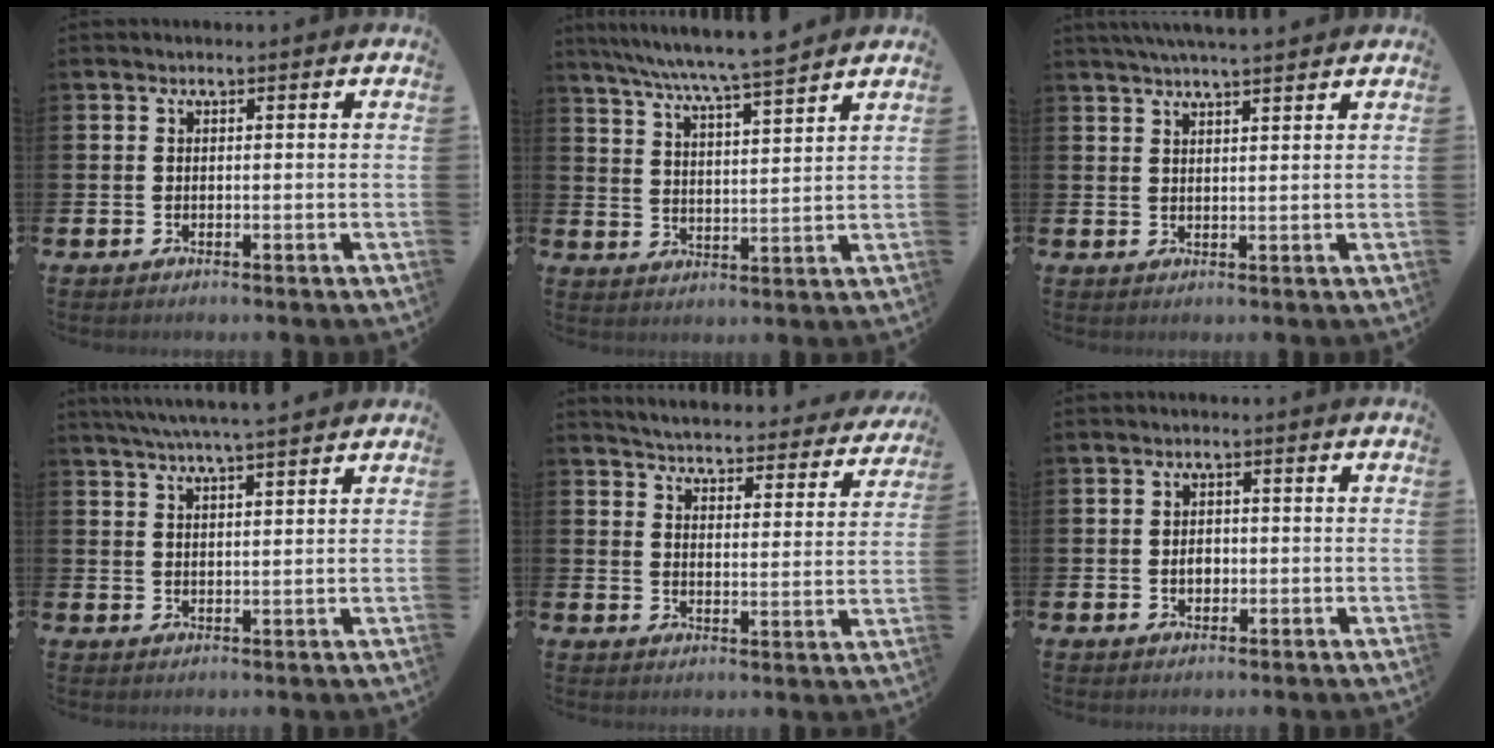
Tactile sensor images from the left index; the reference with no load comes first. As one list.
[{"total": 7.2, "force": [6.8, -0.3, 2.2], "torque": [-0.071, -0.041, 0.120]}, {"total": 3.9, "force": [3.7, 0.0, 1.2], "torque": [-0.032, -0.007, 0.066]}, {"total": 5.4, "force": [5.0, -0.2, 1.8], "torque": [-0.049, -0.013, 0.091]}, {"total": 4.3, "force": [4.3, 0.3, 0.6], "torque": [-0.032, -0.039, 0.069]}, {"total": 2.2, "force": [-0.2, 1.6, 1.4], "torque": [-0.013, 0.000, -0.010]}]